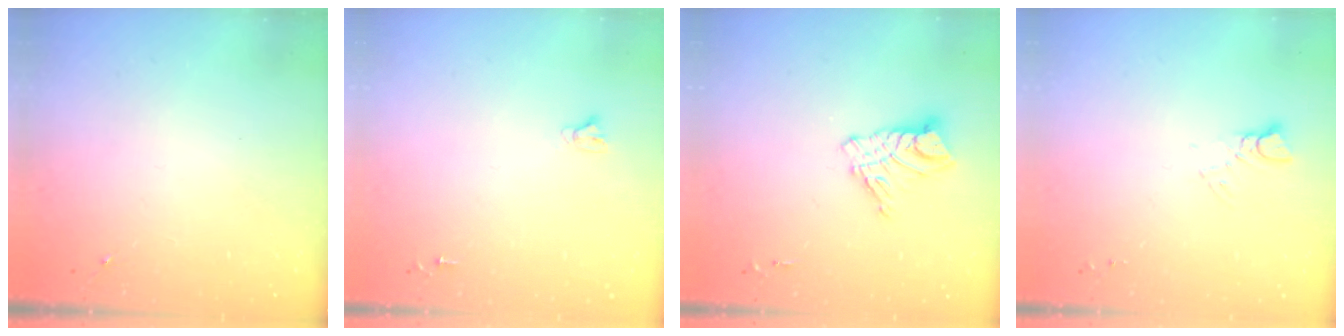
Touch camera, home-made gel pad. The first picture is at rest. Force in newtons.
{"total": 2.4, "press": 2.4, "slide": 0.2}
{"total": 11.0, "press": 10.9, "slide": 1.0}
{"total": 4.1, "press": 4.1, "slide": 0.4}